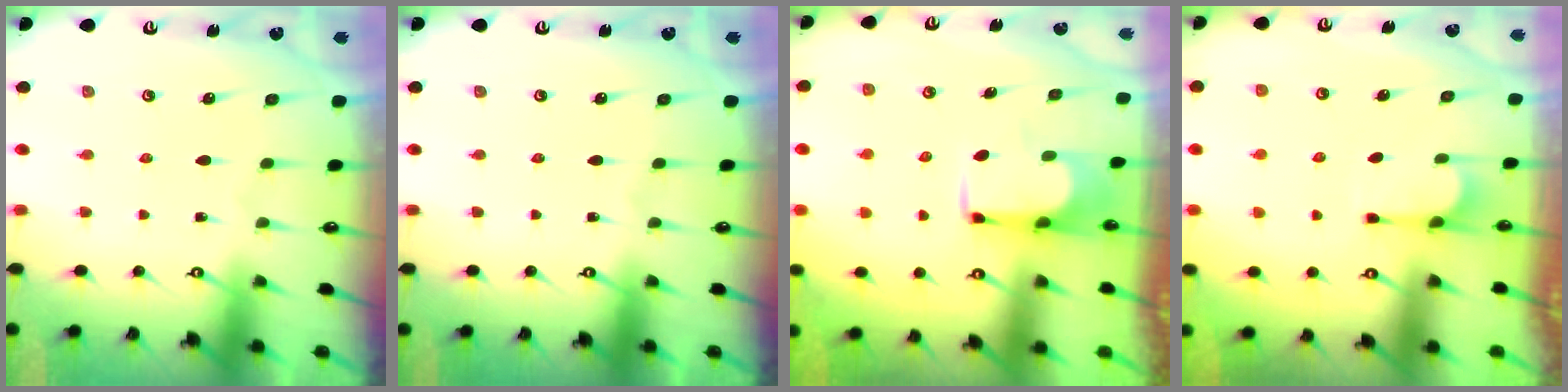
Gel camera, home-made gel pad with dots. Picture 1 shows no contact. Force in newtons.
{"total": 0.0}
{"total": 1.0, "press": 1.0, "slide": 0.1}
{"total": 2.0, "press": 1.7, "slide": 1.1}